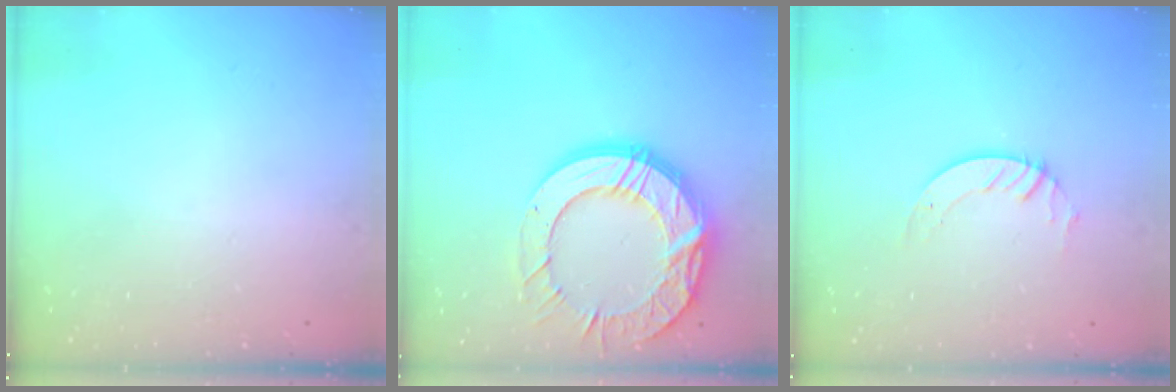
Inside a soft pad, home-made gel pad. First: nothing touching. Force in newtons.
{"total": 22.7, "press": 22.6, "slide": 1.9}
{"total": 2.7, "press": 2.7, "slide": 0.2}